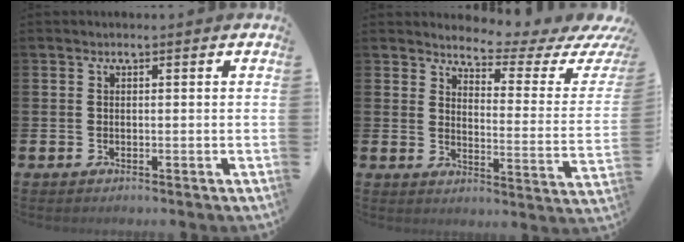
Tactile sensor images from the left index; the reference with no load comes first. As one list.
[{"total": 4.4, "force": [4.1, 0.5, 1.5], "torque": [-0.037, -0.042, 0.061]}]